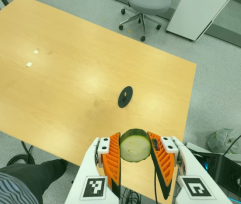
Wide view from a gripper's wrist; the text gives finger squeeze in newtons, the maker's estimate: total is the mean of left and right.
{"total": 12.1, "left": 11.3, "right": 12.8}